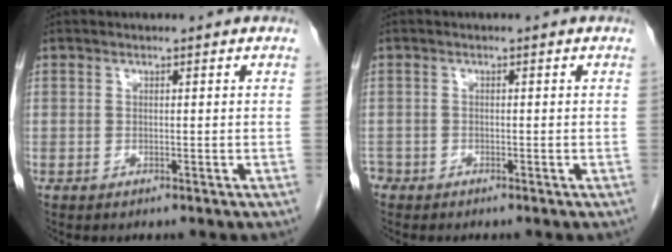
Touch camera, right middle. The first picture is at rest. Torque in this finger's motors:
{"motor_torque": [0.04, -0.03, -0.08, -0.05]}